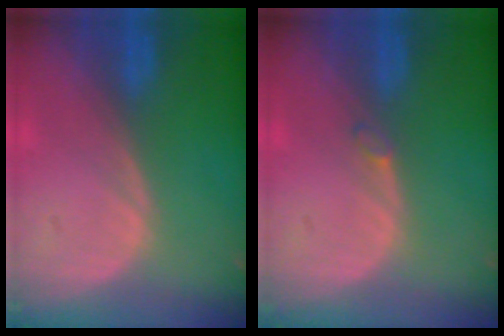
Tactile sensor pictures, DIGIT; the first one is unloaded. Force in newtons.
{"total": 0.9, "press": 0.8, "slide": 0.2}